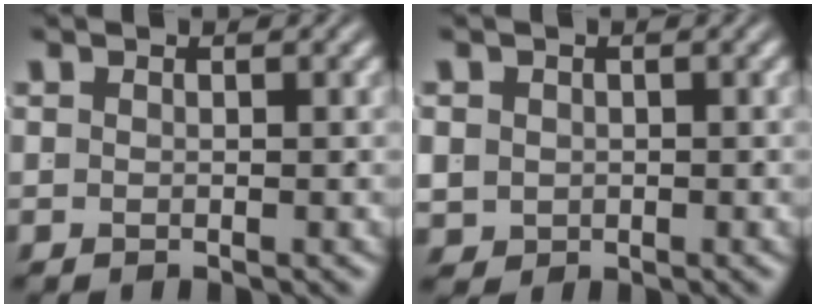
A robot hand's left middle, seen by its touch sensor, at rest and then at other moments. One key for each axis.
{"total": 3.2, "fx": -0.5, "fy": 2.9, "fz": 1.2, "tx": -0.044, "ty": -0.027, "tz": 0.005}